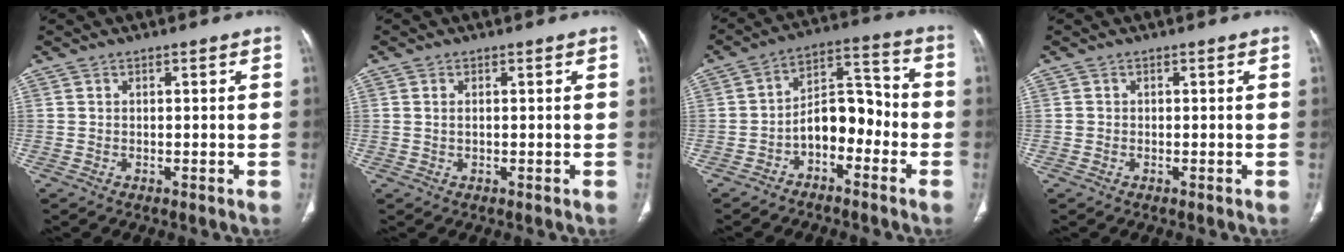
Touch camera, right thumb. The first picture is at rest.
{"total": 0.9, "force": [0.1, 0.5, 0.7], "torque": [-0.018, 0.002, 0.006]}
{"total": 9.7, "force": [-3.6, 5.8, 6.9], "torque": [-0.083, 0.057, -0.068]}
{"total": 0.6, "force": [-0.1, 0.6, 0.1], "torque": [0.002, 0.004, -0.002]}